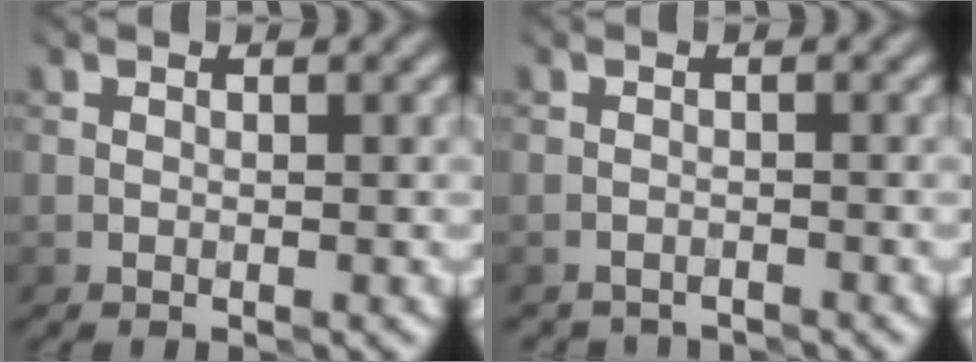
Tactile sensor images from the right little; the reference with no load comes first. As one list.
[{"total": 2.1, "force": [-2.0, 0.0, -0.5], "torque": [0.014, -0.006, -0.039]}]